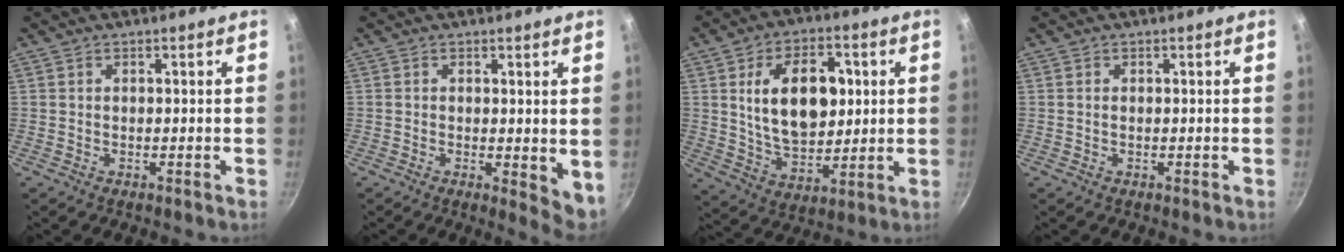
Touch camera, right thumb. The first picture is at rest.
{"total": 5.1, "force": [0.2, 2.3, 4.5], "torque": [-0.057, -0.011, 0.004]}
{"total": 17.2, "force": [3.2, 10.8, 13.0], "torque": [-0.177, -0.010, 0.060]}
{"total": 0.0}